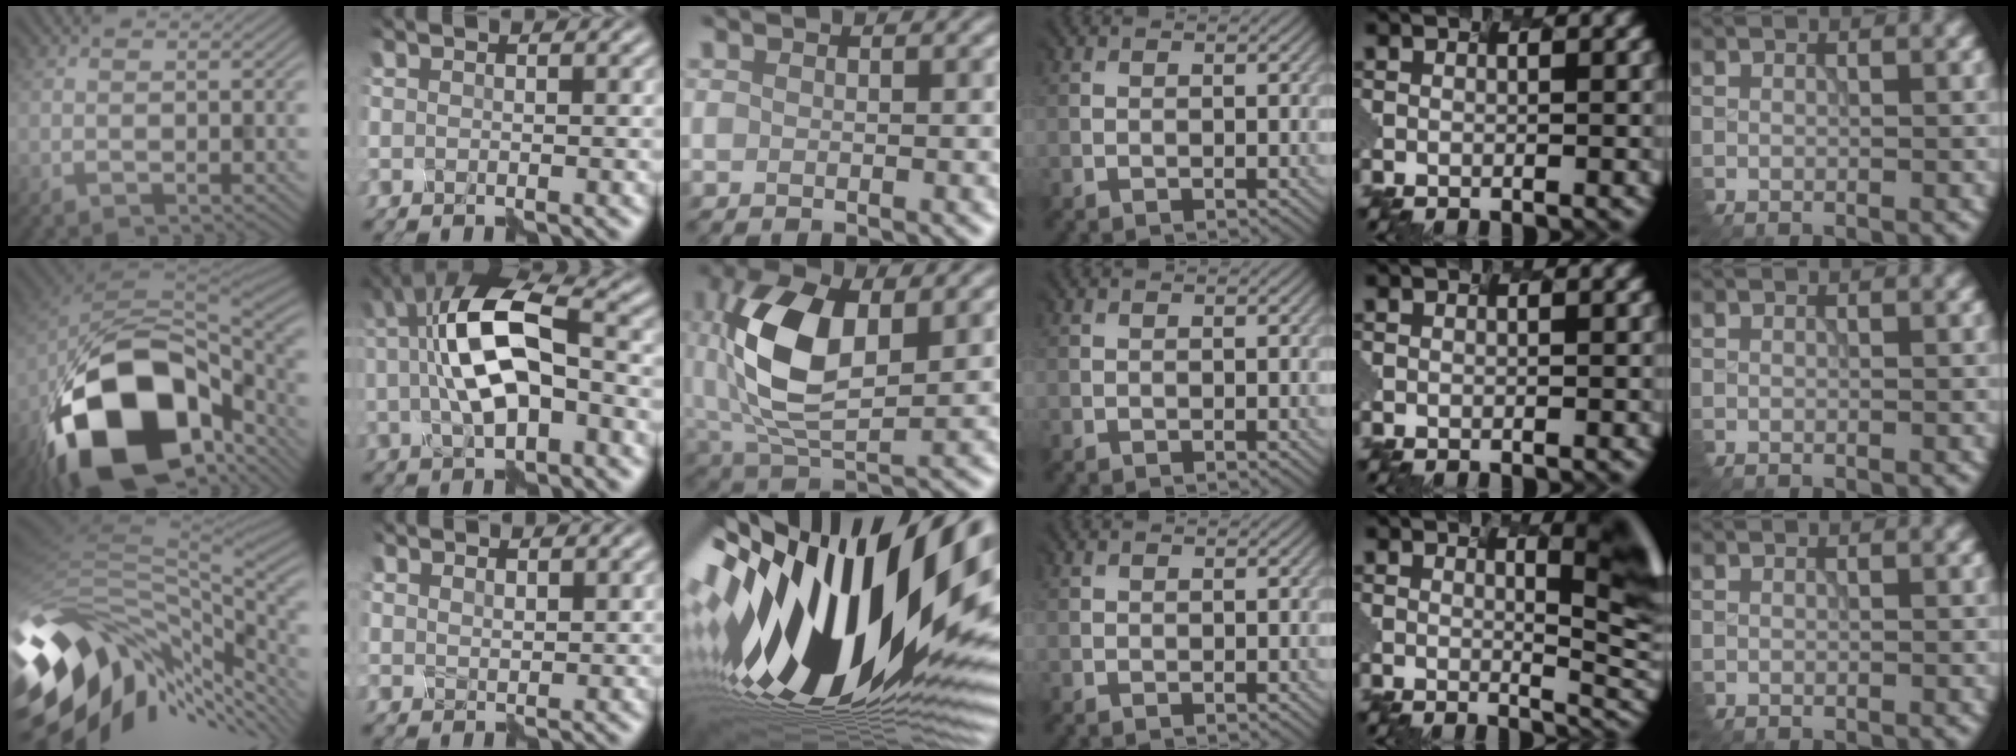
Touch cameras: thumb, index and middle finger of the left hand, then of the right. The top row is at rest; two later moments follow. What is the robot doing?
{"motion": "assemble", "object": "markers"}